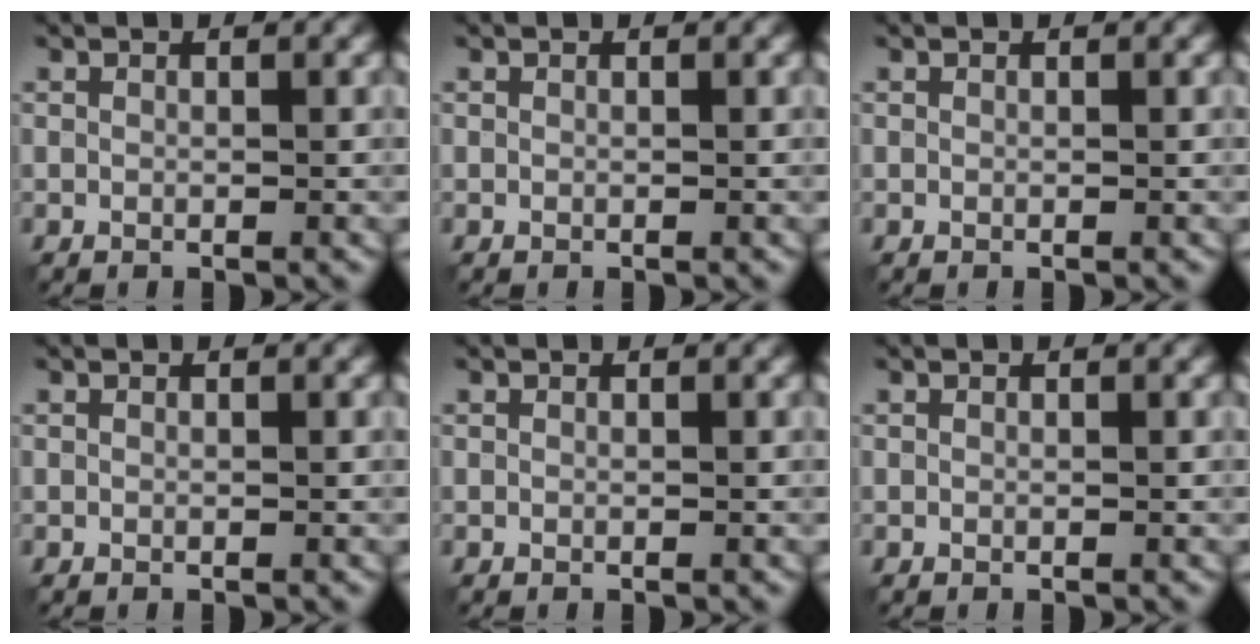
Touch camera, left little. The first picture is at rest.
{"total": 0.0}
{"total": 0.0}
{"total": 0.0}
{"total": 0.0}
{"total": 0.0}